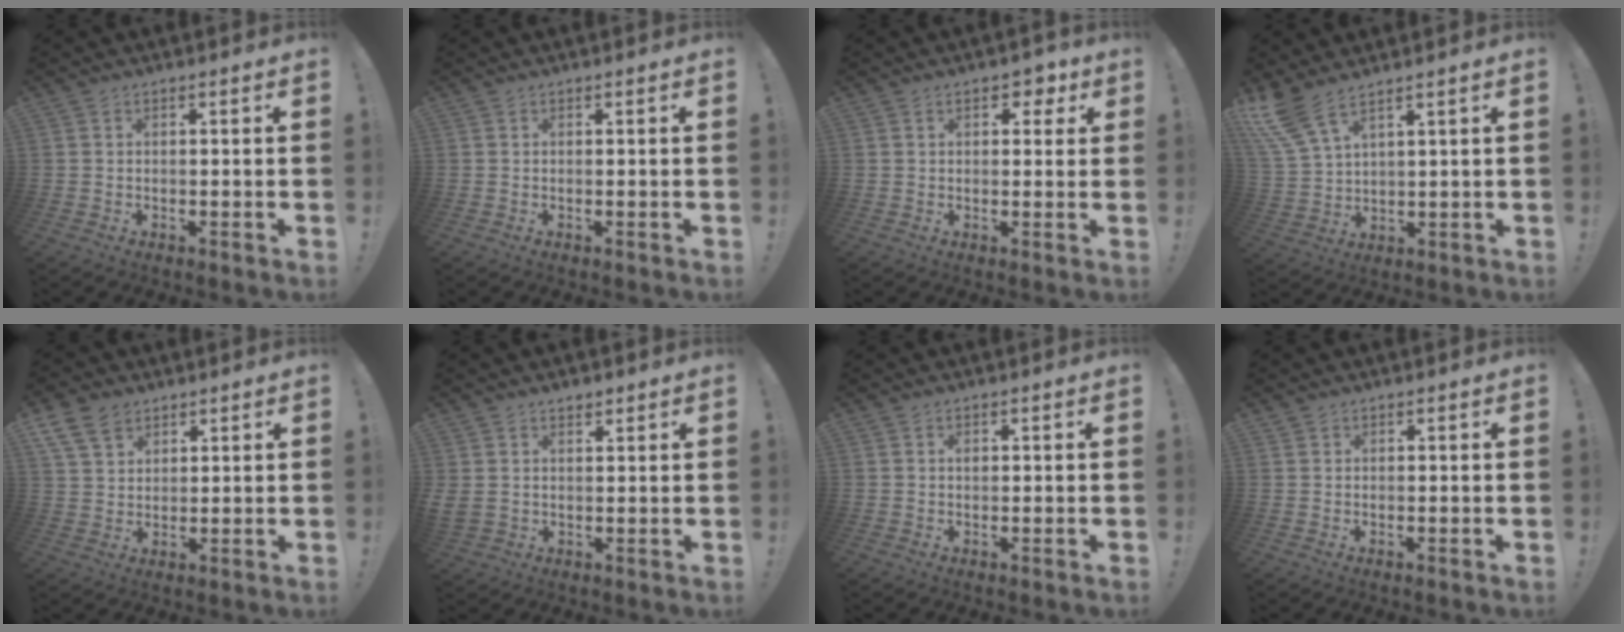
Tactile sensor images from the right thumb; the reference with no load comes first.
{"total": 0.0}
{"total": 4.9, "force": [2.3, 2.9, 3.2], "torque": [-0.035, -0.004, 0.036]}
{"total": 8.3, "force": [6.1, 2.1, 5.2], "torque": [-0.113, -0.026, 0.122]}
{"total": 8.3, "force": [5.3, 5.4, 3.6], "torque": [-0.064, -0.022, 0.108]}
{"total": 3.9, "force": [2.2, 2.8, 1.4], "torque": [-0.010, -0.012, 0.041]}
{"total": 0.8, "force": [0.2, 0.5, 0.6], "torque": [-0.013, 0.002, 0.004]}
{"total": 0.5, "force": [0.5, 0.2, 0.0], "torque": [0.006, -0.004, 0.008]}